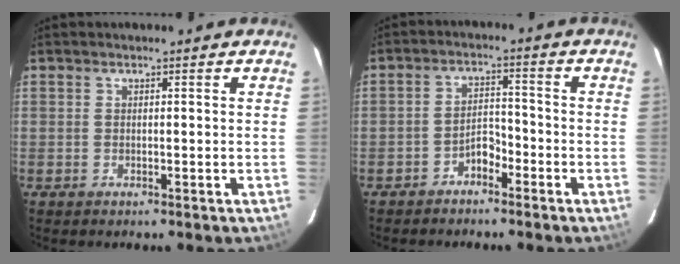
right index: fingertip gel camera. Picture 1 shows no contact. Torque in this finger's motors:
{"motor_torque": [0.00, 0.04, 0.06, 0.03]}